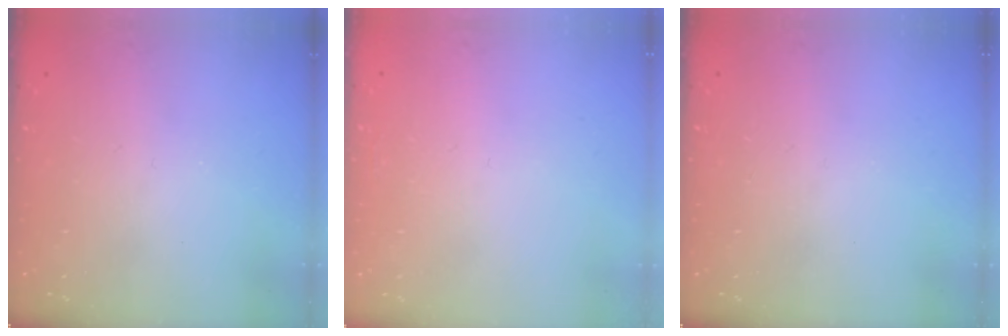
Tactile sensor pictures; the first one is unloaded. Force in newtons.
{"total": 0.9, "press": 0.9, "slide": 0.1}
{"total": 0.0}